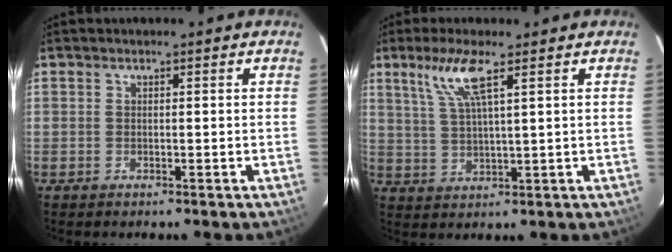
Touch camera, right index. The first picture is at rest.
{"total": 6.8, "force": [3.8, 0.4, 5.6], "torque": [-0.117, 0.000, 0.080]}